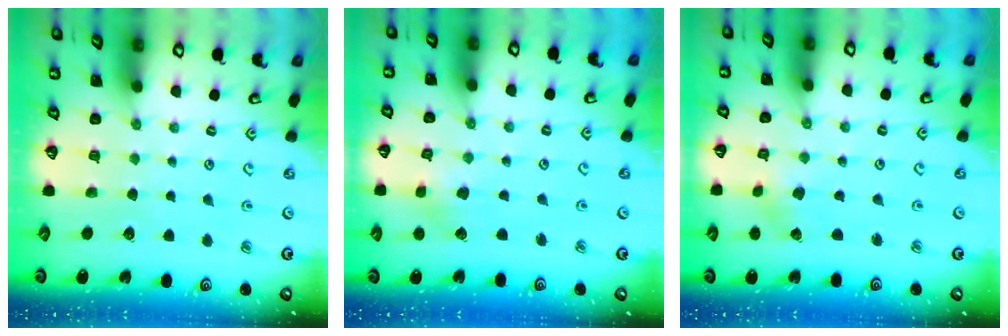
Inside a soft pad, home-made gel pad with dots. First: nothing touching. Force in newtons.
{"total": 3.3, "press": 3.3, "slide": 0.6}
{"total": 1.6, "press": 1.6, "slide": 0.1}